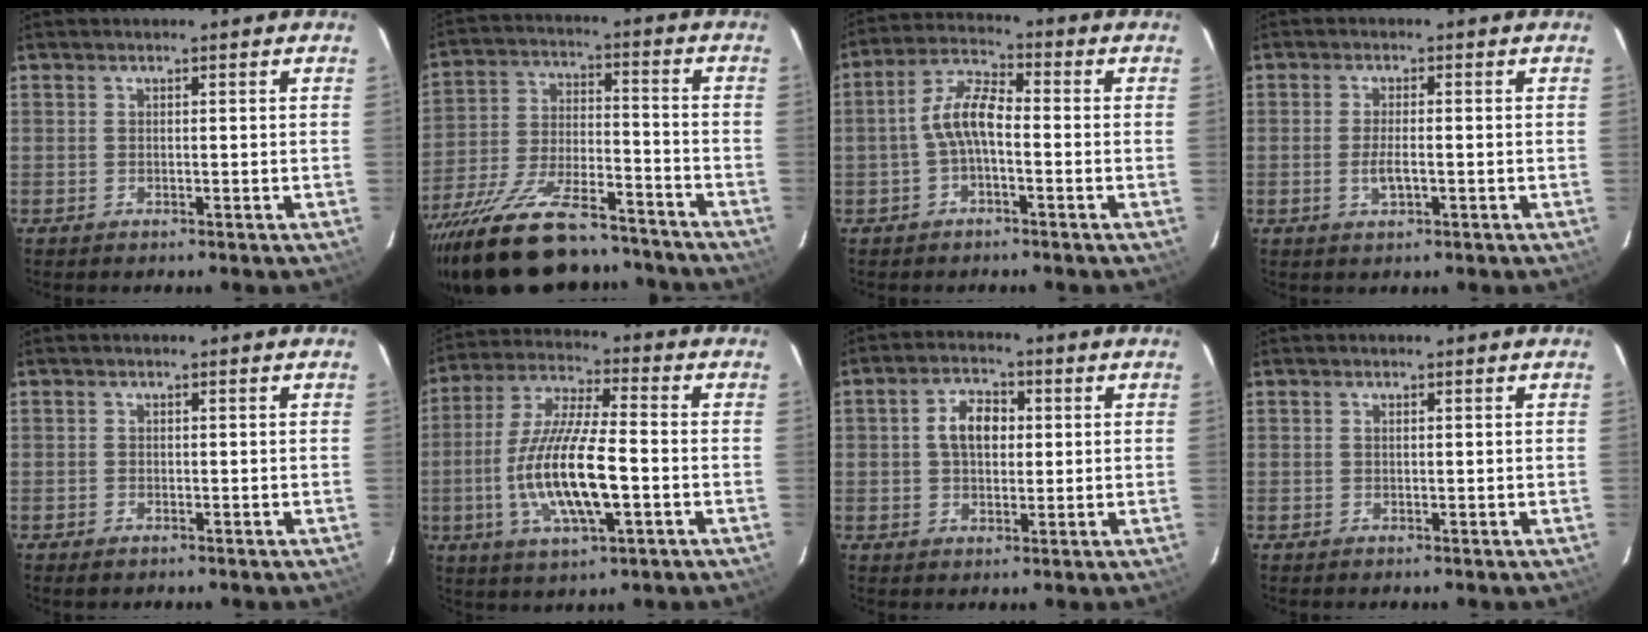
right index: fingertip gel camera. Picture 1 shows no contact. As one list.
[{"total": 25.3, "force": [-20.4, 8.4, 12.4], "torque": [-0.243, -0.028, -0.312]}, {"total": 6.7, "force": [-1.6, 2.5, 6.0], "torque": [-0.129, 0.020, -0.034]}, {"total": 3.3, "force": [-1.0, 1.0, 3.0], "torque": [-0.060, -0.004, -0.017]}, {"total": 0.9, "force": [-0.7, 0.5, 0.4], "torque": [-0.006, -0.001, -0.013]}, {"total": 15.9, "force": [-3.6, 3.9, 15.0], "torque": [-0.303, -0.008, -0.068]}, {"total": 6.3, "force": [0.9, 4.2, 4.6], "torque": [-0.083, 0.018, 0.017]}, {"total": 0.0}]